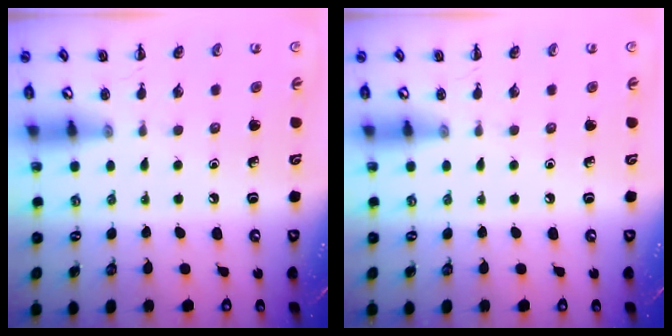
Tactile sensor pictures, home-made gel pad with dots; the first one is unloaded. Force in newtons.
{"total": 0.0}